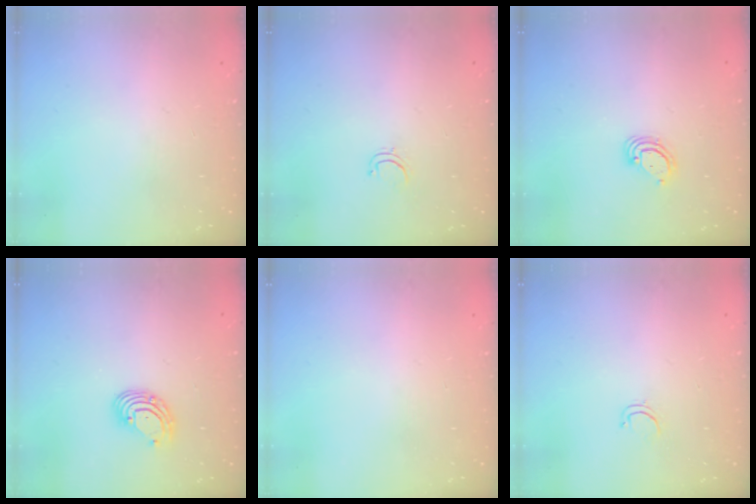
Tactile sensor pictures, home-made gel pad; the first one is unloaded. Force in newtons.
{"total": 3.3, "press": 3.2, "slide": 0.3}
{"total": 3.2, "press": 3.2, "slide": 0.2}
{"total": 5.6, "press": 5.6, "slide": 0.5}
{"total": 0.0}
{"total": 2.6, "press": 2.5, "slide": 0.4}